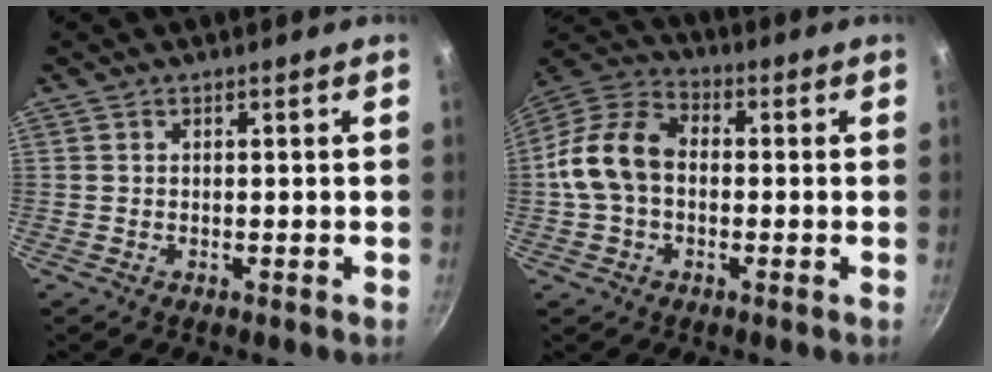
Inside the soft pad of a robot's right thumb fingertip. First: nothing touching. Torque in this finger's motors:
{"motor_torque": [-0.06, 0.28, 0.07, -0.06, 0.20]}